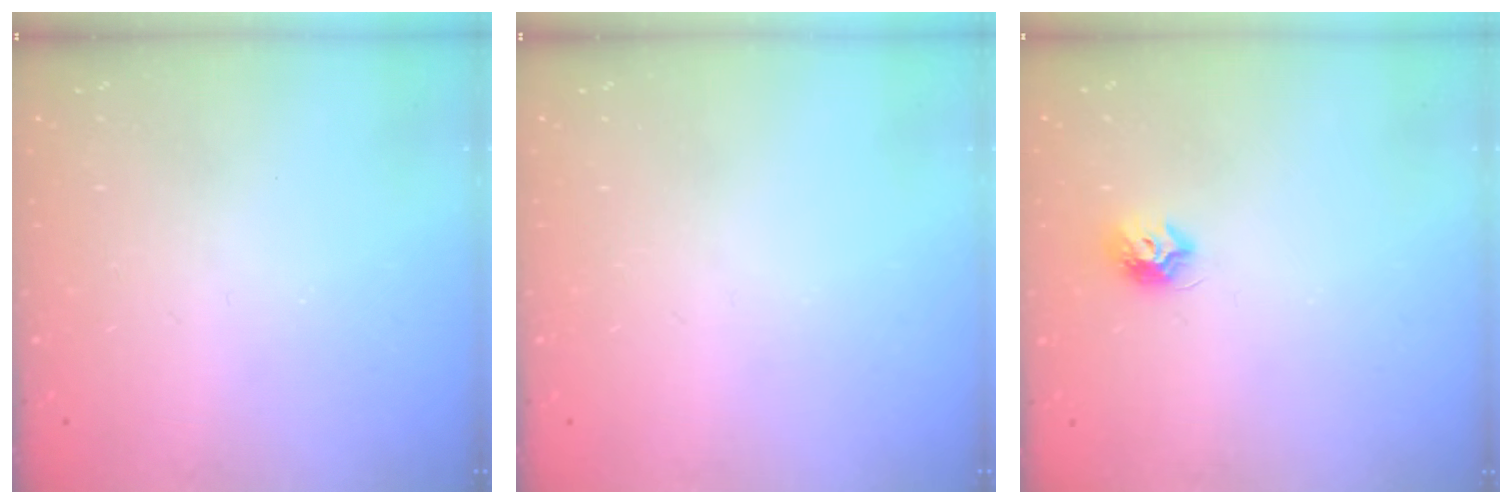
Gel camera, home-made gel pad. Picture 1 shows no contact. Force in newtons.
{"total": 0.0}
{"total": 7.4, "press": 7.4, "slide": 0.2}